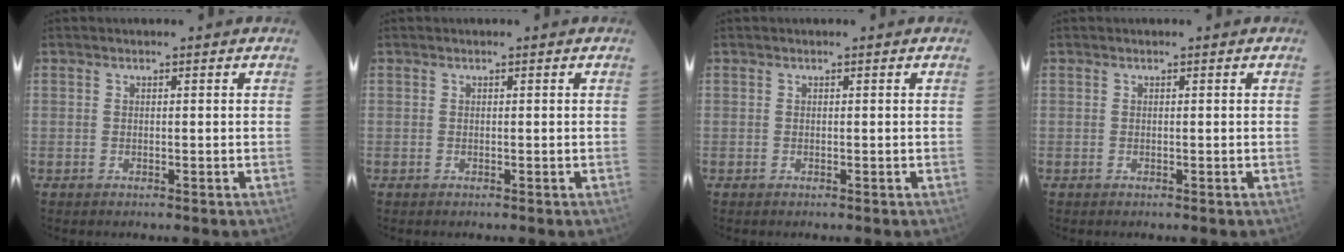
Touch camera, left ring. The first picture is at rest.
{"total": 0.0}
{"total": 0.0}
{"total": 0.0}